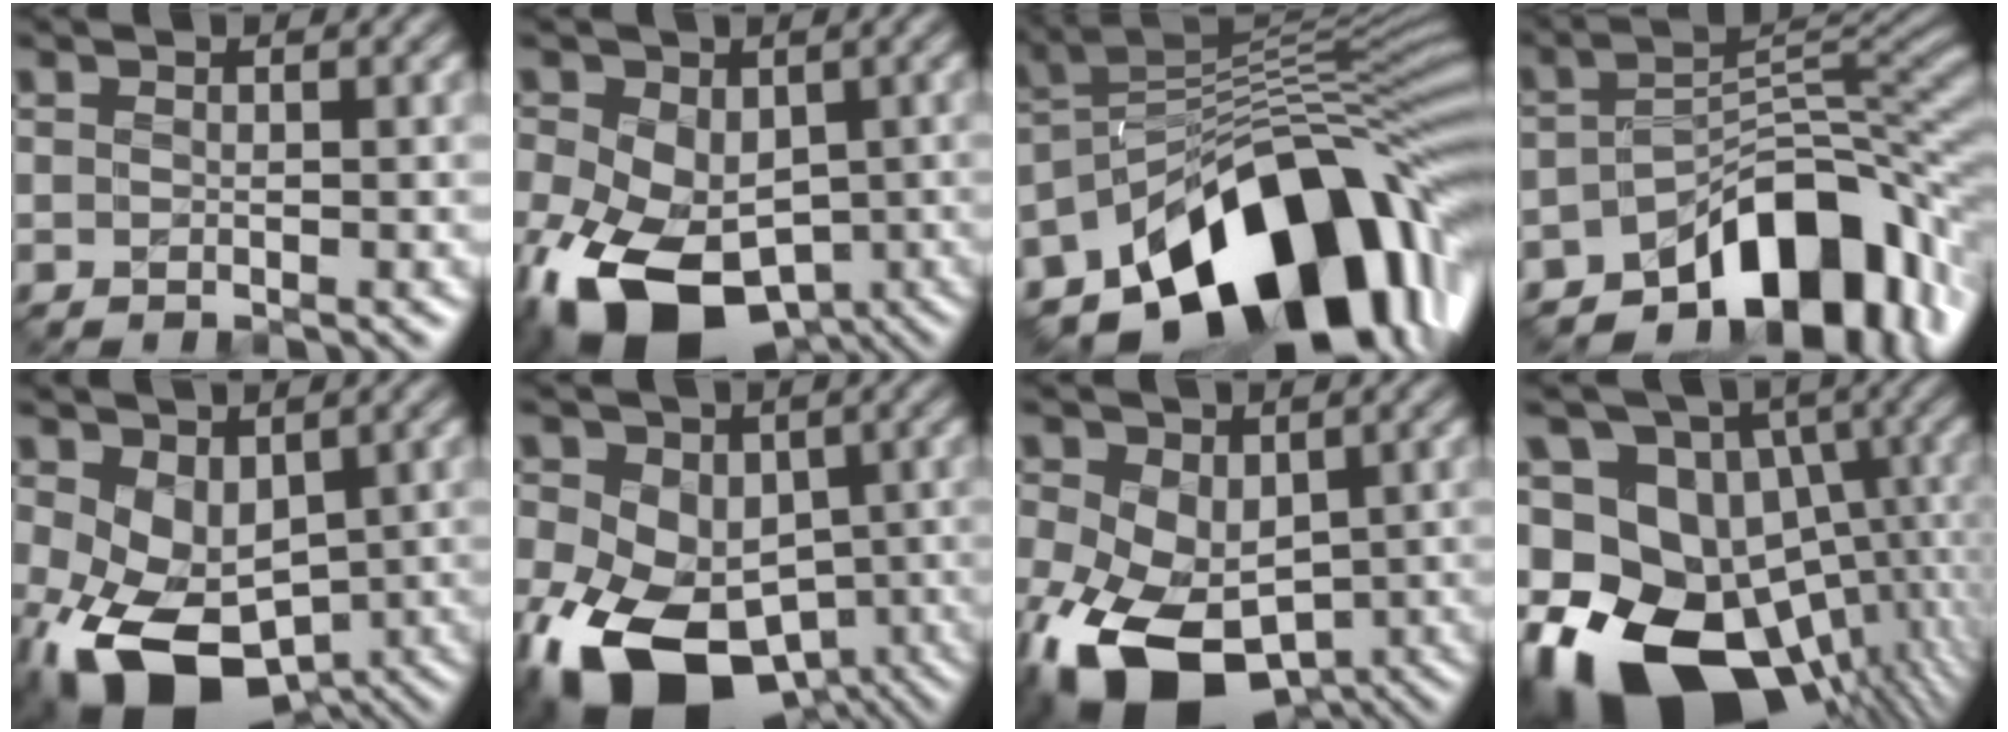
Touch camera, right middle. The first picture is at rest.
{"total": 12.5, "force": [-4.6, 7.8, 8.6], "torque": [-0.181, -0.032, -0.074]}
{"total": 15.1, "force": [-7.5, 8.3, 10.2], "torque": [-0.152, 0.021, -0.129]}
{"total": 10.4, "force": [-6.0, 5.0, 6.8], "torque": [-0.074, 0.007, -0.104]}
{"total": 8.9, "force": [-2.4, 5.8, 6.2], "torque": [-0.132, -0.023, -0.024]}
{"total": 14.8, "force": [-5.5, 10.0, 9.4], "torque": [-0.182, -0.033, -0.082]}
{"total": 11.8, "force": [-4.2, 7.3, 8.2], "torque": [-0.180, -0.038, -0.066]}
{"total": 20.5, "force": [-6.2, 14.9, 12.5], "torque": [-0.234, -0.001, -0.090]}